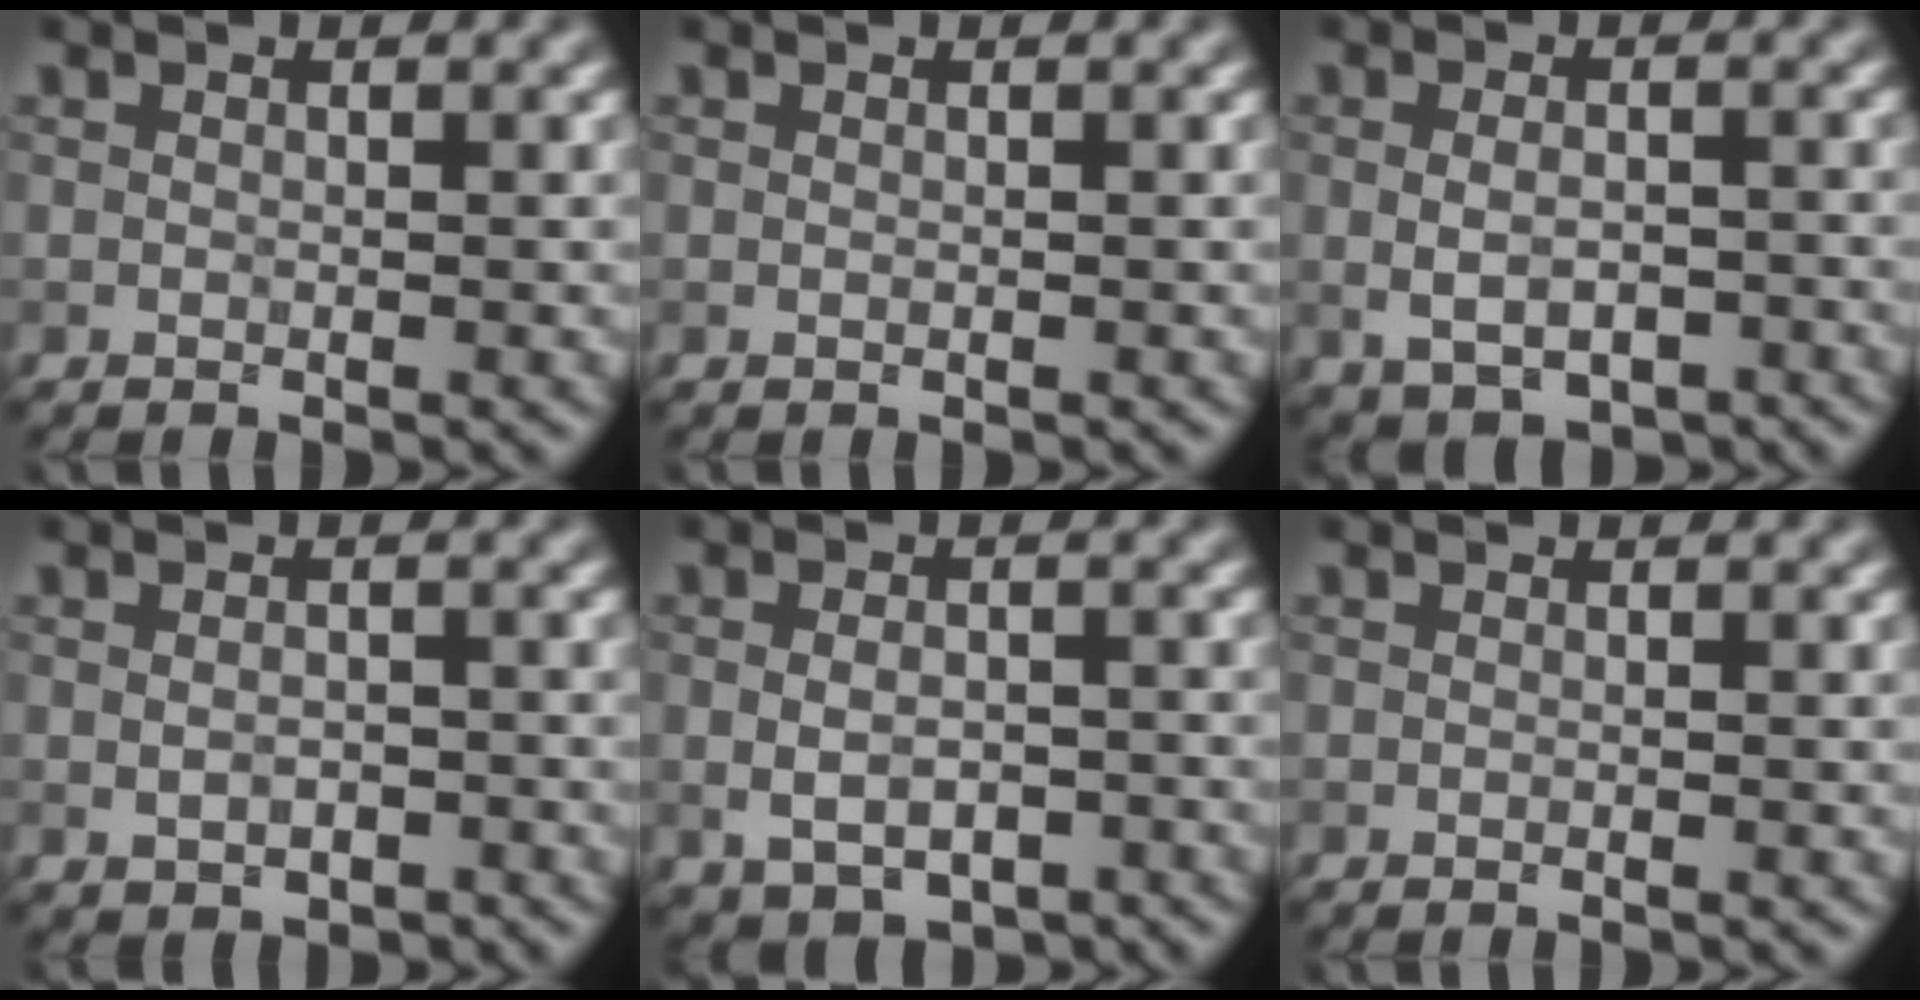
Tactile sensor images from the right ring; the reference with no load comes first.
{"total": 0.0}
{"total": 4.0, "force": [-1.1, 2.4, 3.0], "torque": [-0.055, -0.007, -0.015]}
{"total": 2.2, "force": [-0.8, 1.4, 1.5], "torque": [-0.027, -0.003, -0.011]}
{"total": 4.5, "force": [-1.5, 2.8, 3.2], "torque": [-0.053, -0.005, -0.022]}
{"total": 0.0}